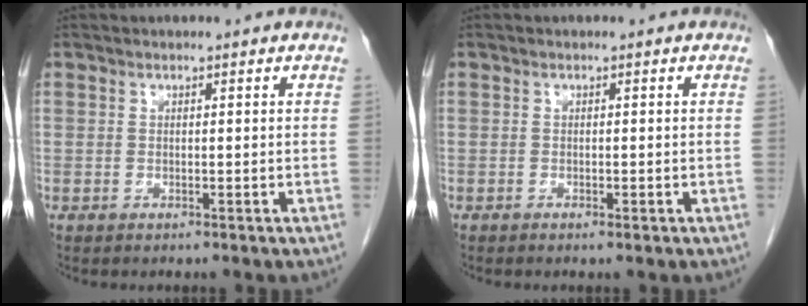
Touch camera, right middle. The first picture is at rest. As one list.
[{"total": 0.6, "force": [-0.4, 0.1, 0.5], "torque": [-0.010, -0.001, -0.004]}]